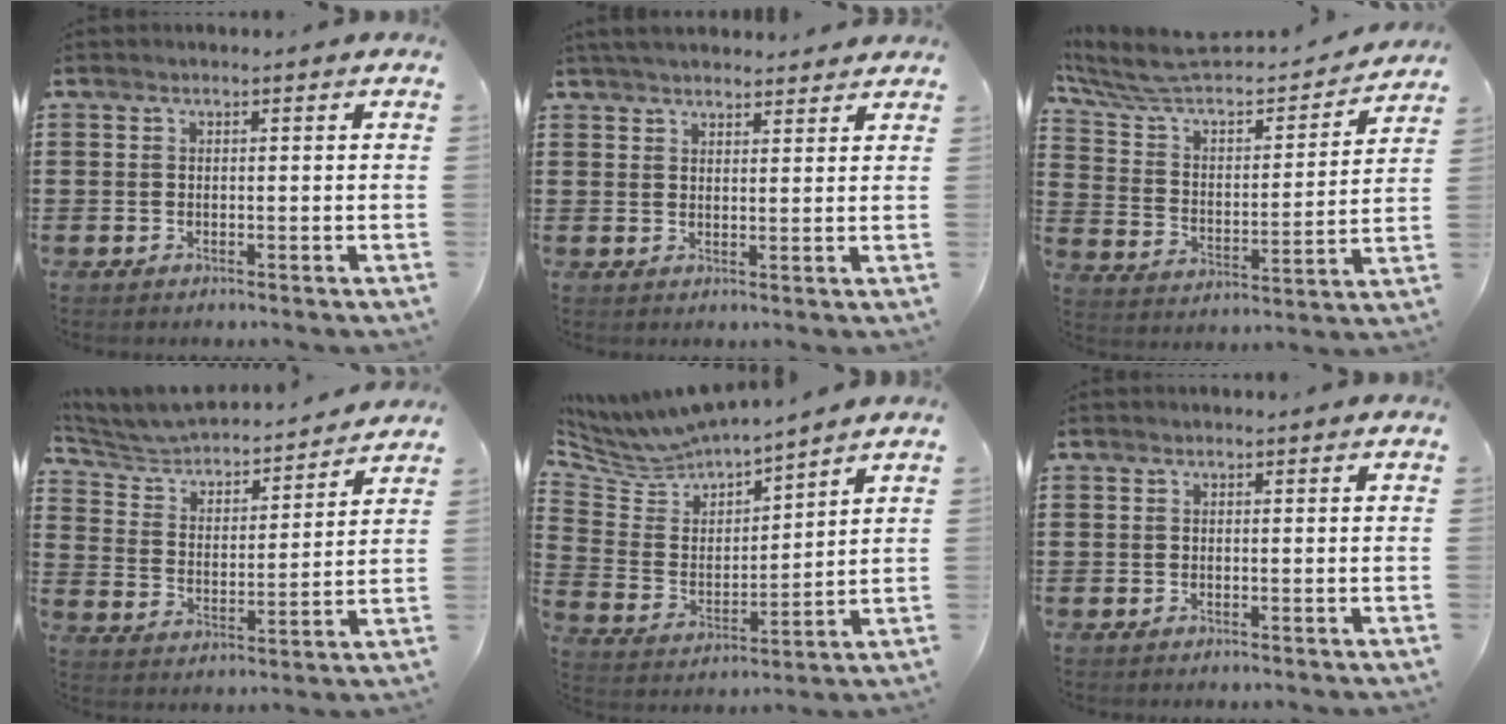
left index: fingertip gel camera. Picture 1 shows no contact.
{"total": 3.5, "force": [3.4, 0.3, 0.7], "torque": [-0.023, -0.004, 0.065]}
{"total": 7.2, "force": [6.5, 1.9, 2.4], "torque": [-0.081, -0.049, 0.106]}
{"total": 4.1, "force": [4.0, 0.7, 0.4], "torque": [-0.033, -0.036, 0.058]}
{"total": 6.5, "force": [6.4, 1.3, 0.6], "torque": [-0.054, -0.050, 0.109]}
{"total": 0.0}